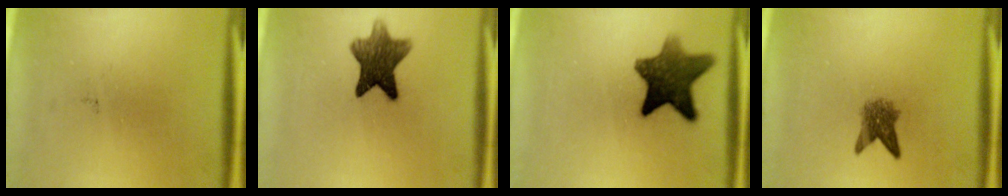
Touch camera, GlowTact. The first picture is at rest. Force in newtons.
{"total": 8.9}
{"total": 10.7}
{"total": 3.5}